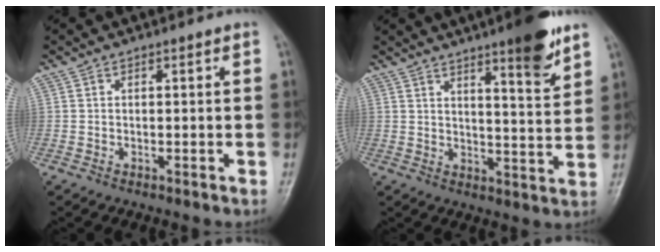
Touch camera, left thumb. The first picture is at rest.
{"total": 10.3, "force": [6.8, 1.4, 7.6], "torque": [-0.094, -0.044, 0.096]}